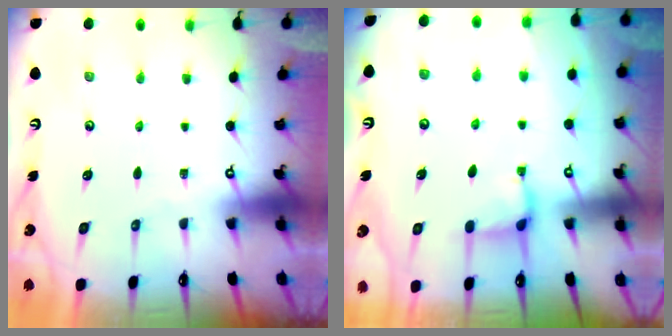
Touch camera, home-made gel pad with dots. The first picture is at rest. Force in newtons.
{"total": 2.6, "press": 2.6, "slide": 0.4}